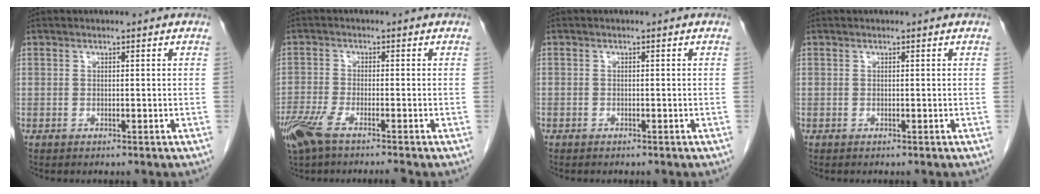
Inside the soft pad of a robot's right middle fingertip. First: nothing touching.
{"total": 7.8, "force": [-5.9, 0.9, 5.1], "torque": [-0.097, -0.014, -0.107]}
{"total": 0.5, "force": [-0.4, 0.4, 0.0], "torque": [-0.005, 0.003, -0.008]}
{"total": 0.0}